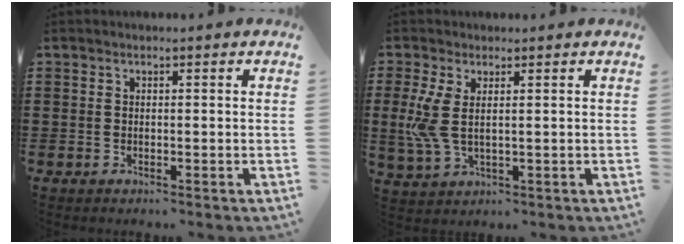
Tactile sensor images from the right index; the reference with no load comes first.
{"total": 5.6, "force": [0.9, 2.3, 5.0], "torque": [-0.125, -0.007, 0.011]}